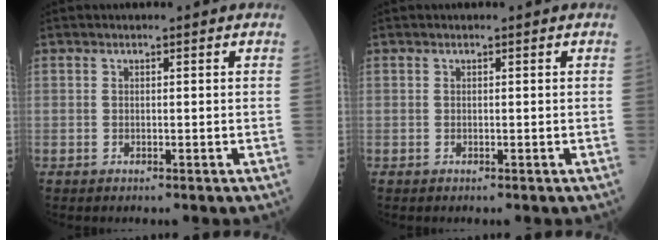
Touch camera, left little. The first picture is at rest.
{"total": 0.0}